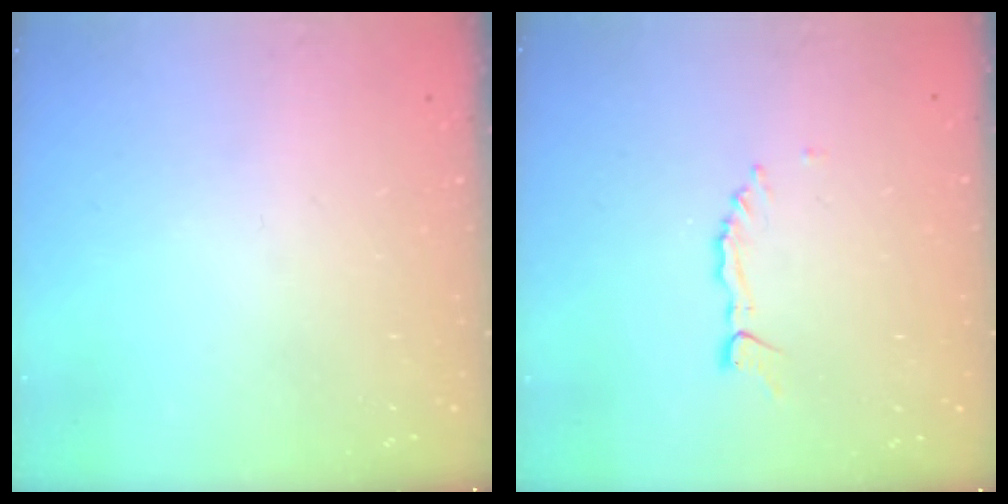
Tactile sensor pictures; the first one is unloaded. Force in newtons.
{"total": 1.3, "press": 1.3, "slide": 0.1}